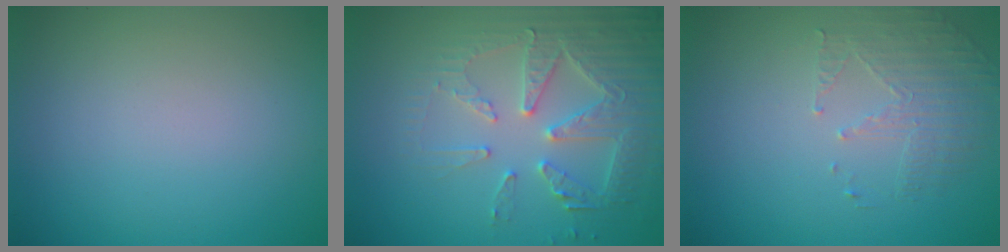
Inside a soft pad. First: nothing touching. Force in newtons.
{"total": 4.5, "press": 4.4, "slide": 0.7}
{"total": 1.8, "press": 1.1, "slide": 1.4}